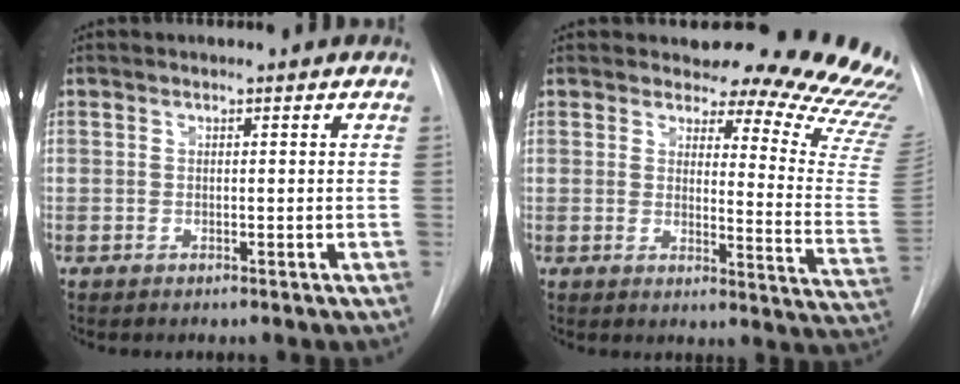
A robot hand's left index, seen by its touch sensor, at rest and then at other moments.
{"total": 19.5, "force": [18.9, 3.1, 3.6], "torque": [-0.013, -0.157, 0.183]}